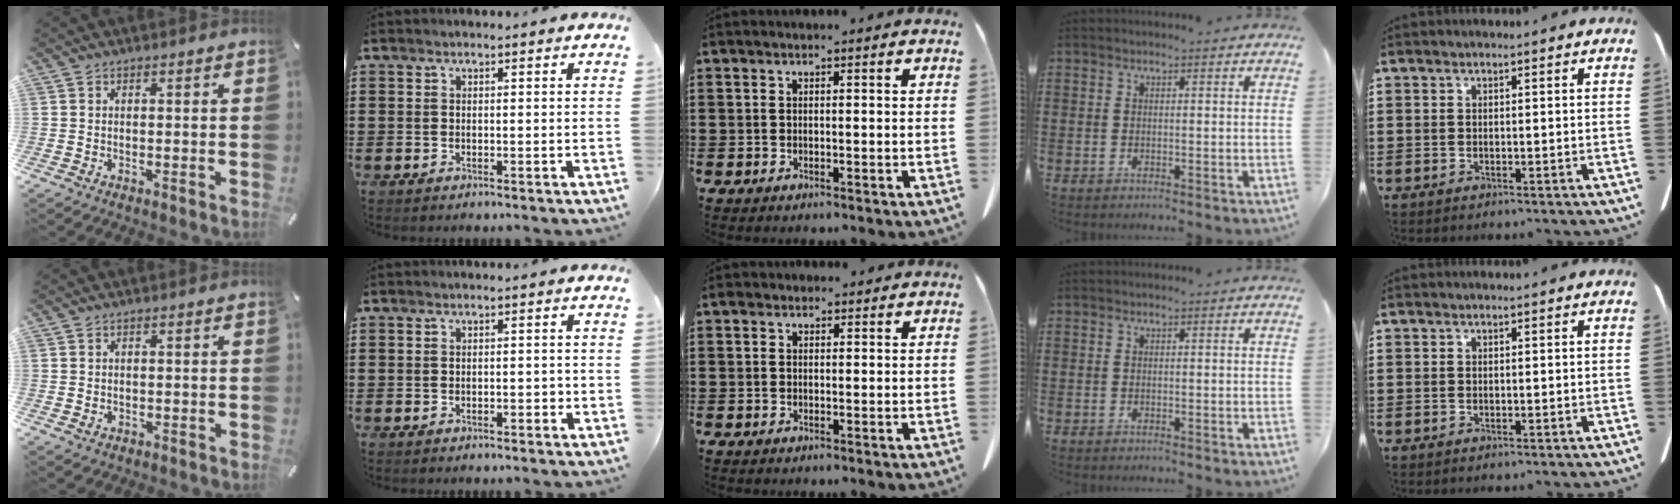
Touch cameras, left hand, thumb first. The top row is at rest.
{"thumb": {"total": 0.8, "force": [0.1, 0.7, 0.0], "torque": [-0.001, 0.006, 0.001]}, "index": {"total": 1.2, "force": [-0.7, 0.5, 0.9], "torque": [-0.018, 0.002, -0.013]}, "middle": {"total": 1.3, "force": [0.9, 0.8, 0.4], "torque": [-0.003, 0.000, 0.016]}}